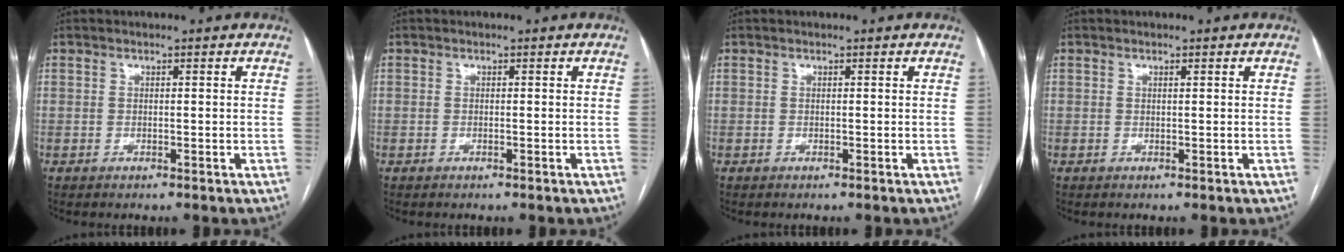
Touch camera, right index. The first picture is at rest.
{"total": 0.0}
{"total": 0.0}
{"total": 0.0}